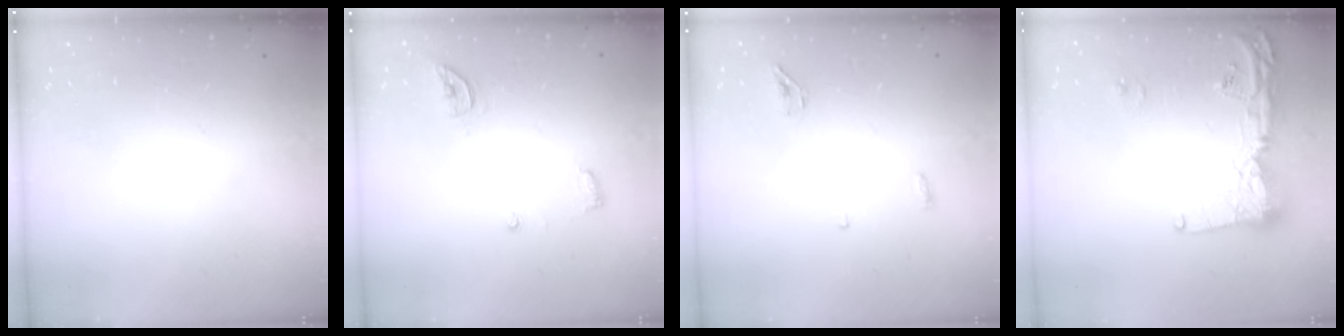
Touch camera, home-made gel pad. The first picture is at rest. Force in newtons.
{"total": 5.5, "press": 5.5, "slide": 0.2}
{"total": 3.4, "press": 3.3, "slide": 1.0}
{"total": 14.9, "press": 14.8, "slide": 1.2}